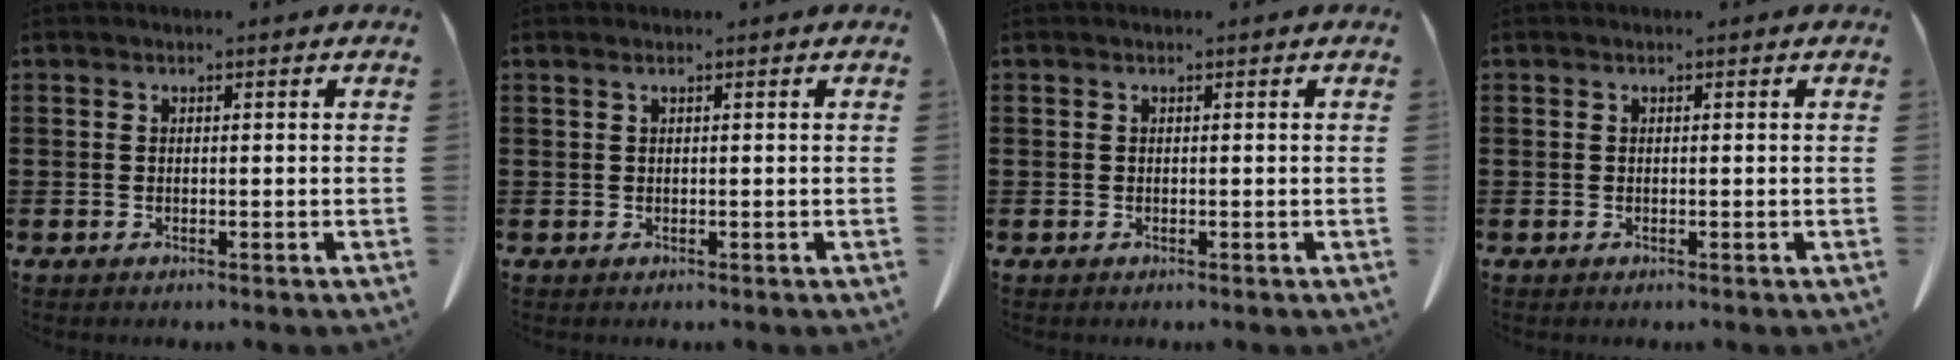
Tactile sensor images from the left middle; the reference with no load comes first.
{"total": 0.5, "force": [0.3, 0.0, 0.4], "torque": [-0.008, 0.000, 0.006]}
{"total": 0.0}
{"total": 0.0}